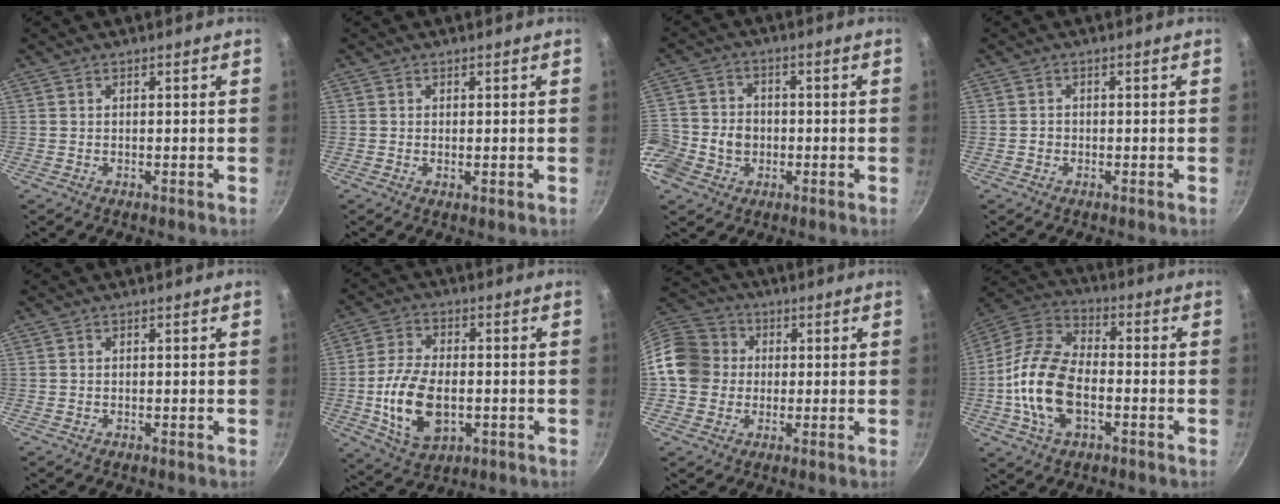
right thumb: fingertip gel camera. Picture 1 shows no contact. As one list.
[{"total": 1.2, "force": [0.0, 0.4, 1.1], "torque": [-0.019, -0.003, -0.002]}, {"total": 13.3, "force": [-3.5, 11.3, 6.1], "torque": [-0.127, 0.032, -0.071]}, {"total": 0.8, "force": [-0.3, 0.8, 0.2], "torque": [-0.001, 0.003, -0.006]}, {"total": 0.0}, {"total": 13.6, "force": [-2.3, 8.0, 10.7], "torque": [-0.195, 0.012, -0.036]}, {"total": 13.0, "force": [0.4, 11.7, 5.7], "torque": [-0.087, 0.031, -0.009]}, {"total": 16.4, "force": [-3.4, 9.5, 13.0], "torque": [-0.238, 0.037, -0.079]}]